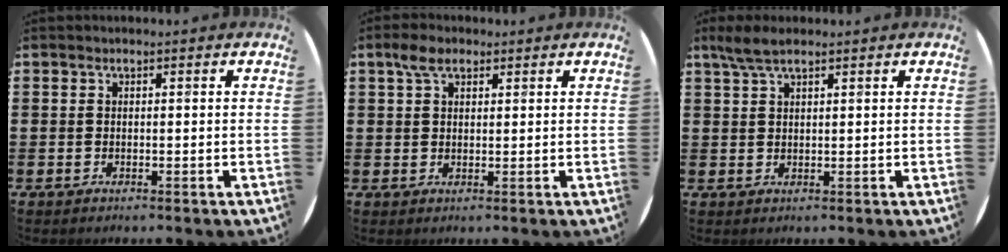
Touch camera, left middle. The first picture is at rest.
{"total": 3.5, "force": [2.3, 1.8, 1.9], "torque": [-0.033, 0.004, 0.041]}
{"total": 3.2, "force": [2.3, 0.7, 2.0], "torque": [-0.044, 0.004, 0.042]}